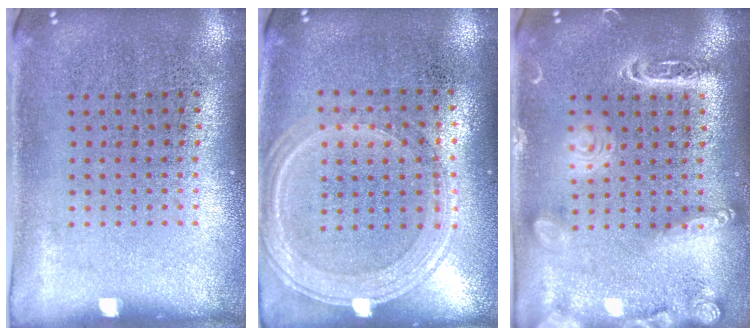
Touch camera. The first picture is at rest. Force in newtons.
{"total": 1.2, "press": 1.2, "slide": 0.4}
{"total": 2.0, "press": 1.9, "slide": 0.1}